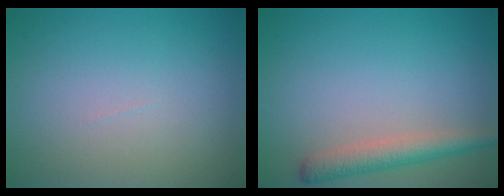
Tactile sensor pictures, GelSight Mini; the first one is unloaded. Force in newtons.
{"total": 3.0, "press": 3.0, "slide": 0.2}